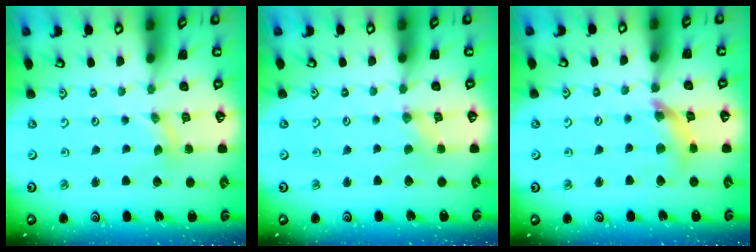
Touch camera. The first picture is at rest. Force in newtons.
{"total": 1.2, "press": 1.1, "slide": 0.3}
{"total": 8.9, "press": 8.8, "slide": 0.9}